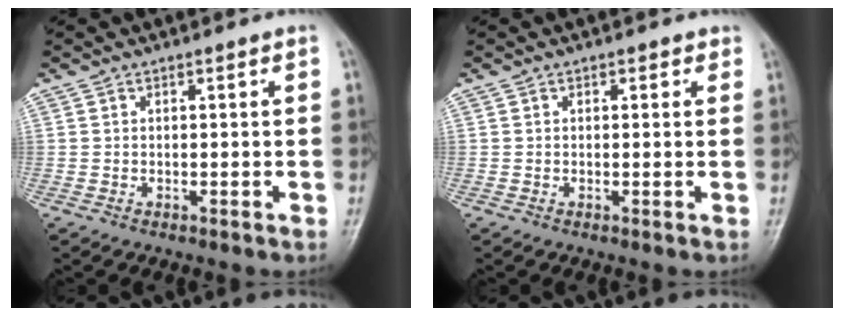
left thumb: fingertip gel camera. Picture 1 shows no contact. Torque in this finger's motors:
{"motor_torque": [-0.09, -0.02, -0.21, -0.18, 0.04]}